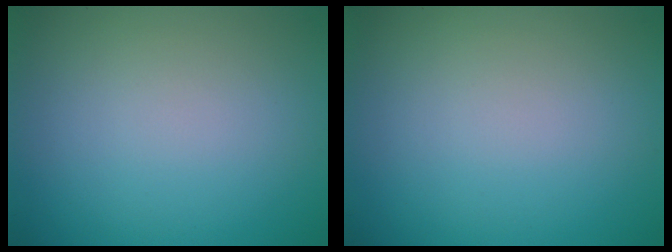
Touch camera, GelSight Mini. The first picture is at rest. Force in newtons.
{"total": 0.0}